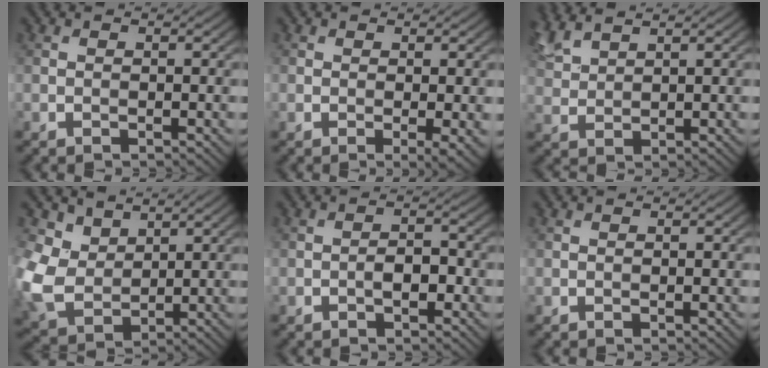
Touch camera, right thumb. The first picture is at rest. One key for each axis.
{"total": 1.9, "fx": 0.1, "fy": 0.4, "fz": 1.8, "tx": -0.032, "ty": -0.007, "tz": 0.001}
{"total": 4.4, "fx": 3.6, "fy": 1.0, "fz": 2.3, "tx": -0.068, "ty": 0.017, "tz": 0.083}
{"total": 8.3, "fx": 3.3, "fy": 6.0, "fz": 4.6, "tx": -0.137, "ty": -0.005, "tz": 0.071}
{"total": 2.6, "fx": -1.0, "fy": 1.2, "fz": 2.0, "tx": -0.030, "ty": 0.007, "tz": -0.021}
{"total": 0.0}